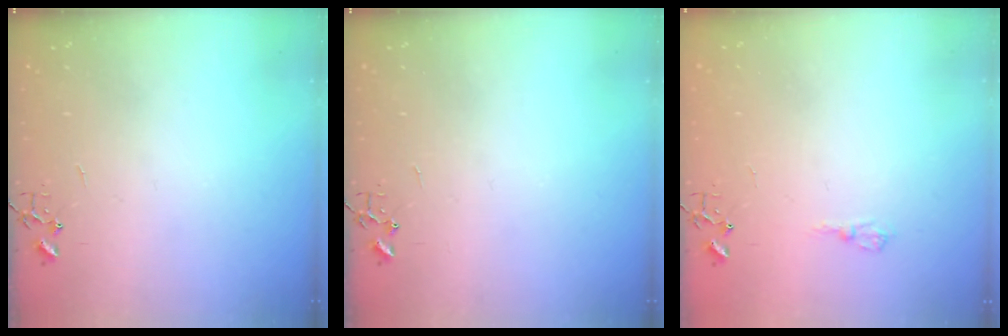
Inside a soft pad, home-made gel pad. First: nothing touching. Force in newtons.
{"total": 0.0}
{"total": 6.5, "press": 6.5, "slide": 0.6}